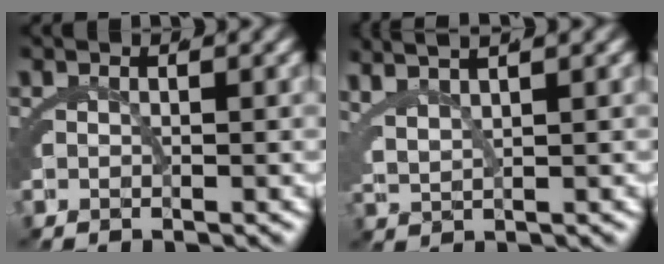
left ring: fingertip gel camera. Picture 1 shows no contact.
{"total": 5.2, "force": [3.7, 2.0, 3.1], "torque": [-0.058, 0.017, 0.059]}